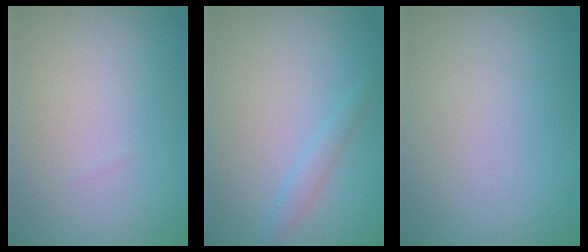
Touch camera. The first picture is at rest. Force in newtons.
{"total": 1.3, "press": 1.3, "slide": 0.0}
{"total": 0.0}